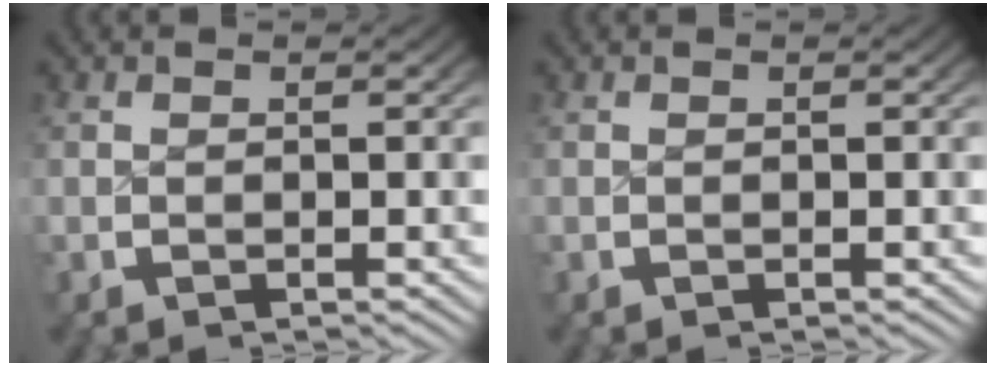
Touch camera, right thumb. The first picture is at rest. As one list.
[{"total": 0.0}]